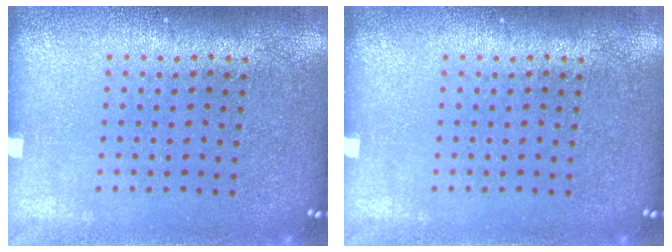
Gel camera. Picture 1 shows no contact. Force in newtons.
{"total": 0.0}